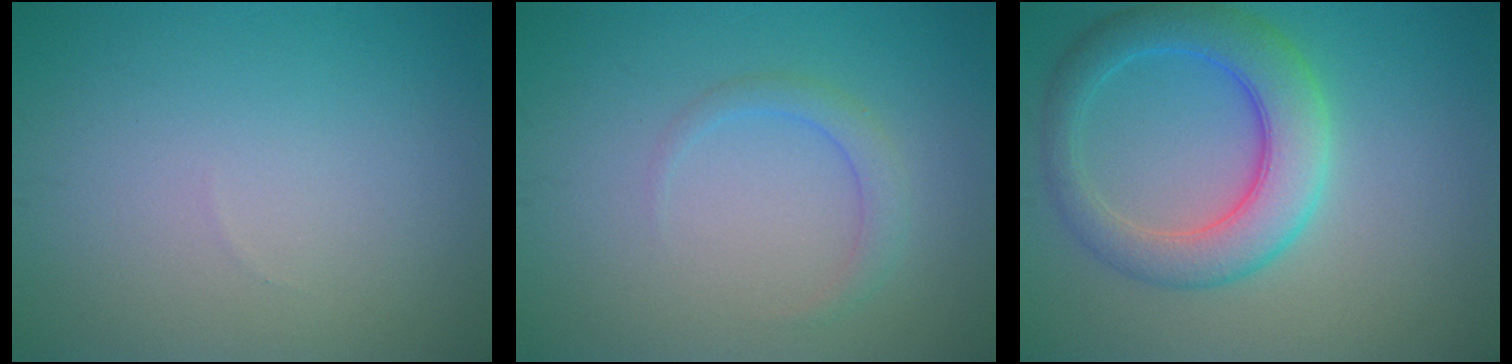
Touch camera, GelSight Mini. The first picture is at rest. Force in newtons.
{"total": 1.7, "press": 1.7, "slide": 0.1}
{"total": 6.2, "press": 6.2, "slide": 0.1}